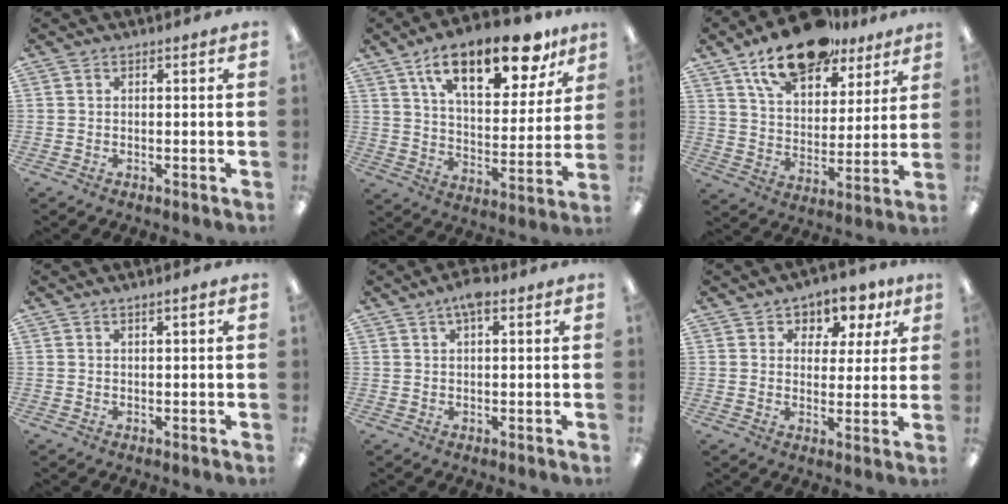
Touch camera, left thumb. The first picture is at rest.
{"total": 20.6, "force": [12.8, 8.9, 13.5], "torque": [-0.206, -0.059, 0.211]}
{"total": 17.9, "force": [13.0, 8.4, 9.0], "torque": [-0.145, -0.068, 0.226]}
{"total": 1.4, "force": [0.8, 0.1, 1.1], "torque": [-0.022, -0.001, 0.014]}
{"total": 4.2, "force": [2.5, 1.3, 3.2], "torque": [-0.059, 0.002, 0.042]}
{"total": 6.2, "force": [4.1, 4.4, 1.9], "torque": [-0.025, -0.032, 0.067]}